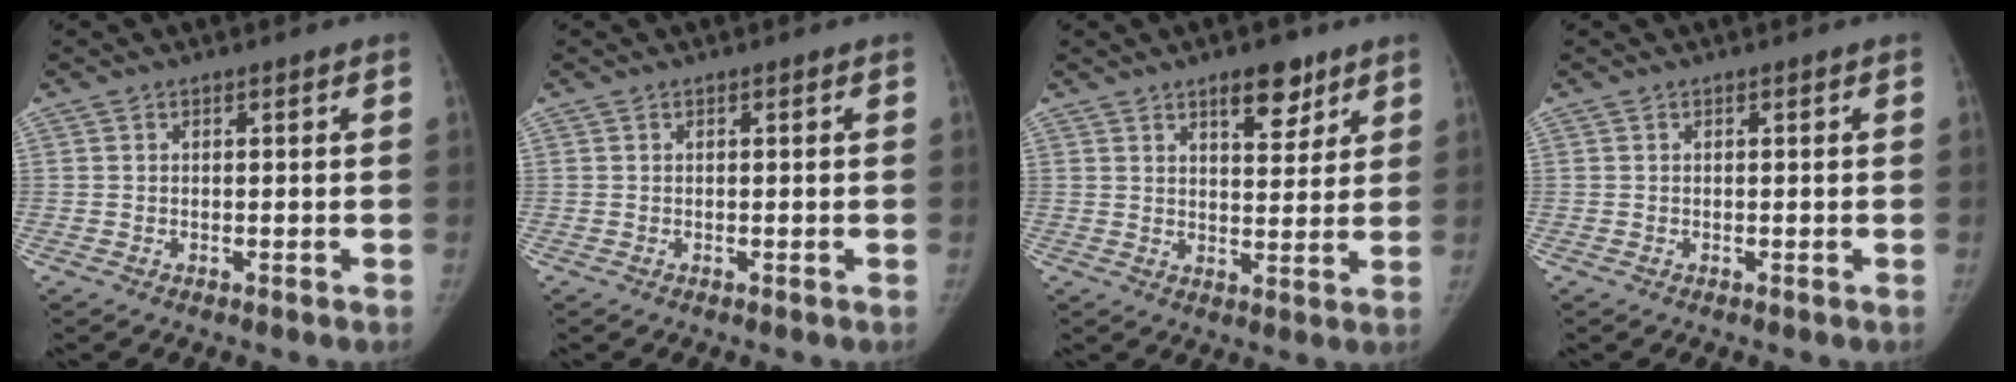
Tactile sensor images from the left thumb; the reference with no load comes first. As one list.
[{"total": 0.0}, {"total": 7.4, "force": [4.8, 3.3, 4.6], "torque": [-0.039, -0.028, 0.069]}, {"total": 0.0}]